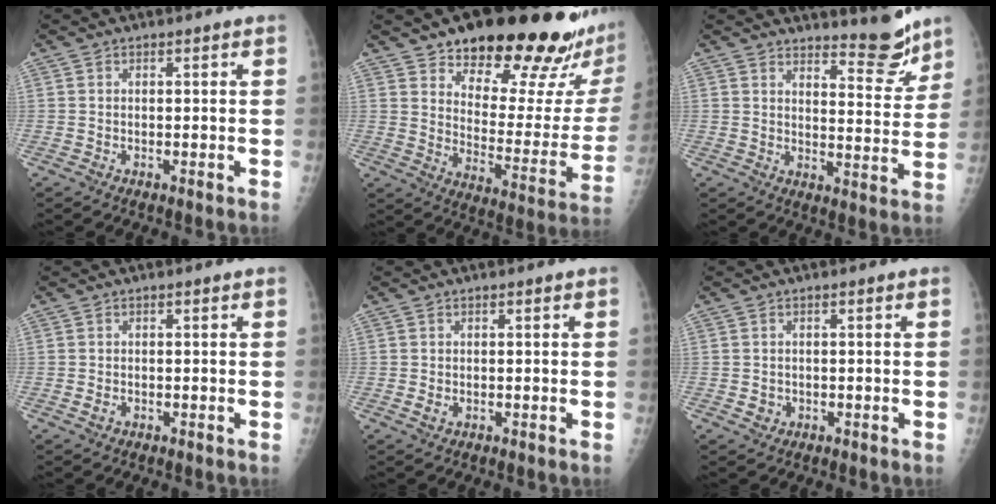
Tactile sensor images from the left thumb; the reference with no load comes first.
{"total": 26.2, "force": [19.5, 8.2, 15.5], "torque": [-0.175, -0.101, 0.265]}
{"total": 8.0, "force": [7.2, 1.6, 3.0], "torque": [-0.021, -0.071, 0.105]}
{"total": 1.0, "force": [-0.3, 0.7, 0.6], "torque": [-0.011, -0.001, -0.004]}
{"total": 1.3, "force": [0.0, 0.9, 1.0], "torque": [-0.014, -0.002, 0.003]}
{"total": 1.6, "force": [-0.3, 1.5, 0.6], "torque": [-0.004, 0.002, 0.001]}